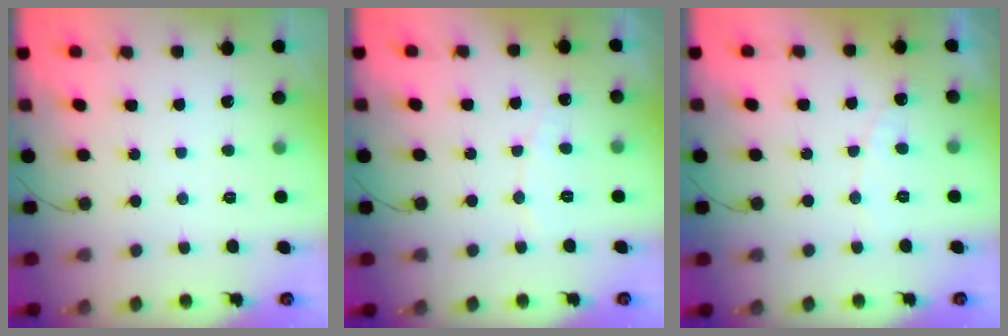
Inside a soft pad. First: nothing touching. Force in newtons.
{"total": 4.2, "press": 4.2, "slide": 0.4}
{"total": 5.7, "press": 5.7, "slide": 0.3}